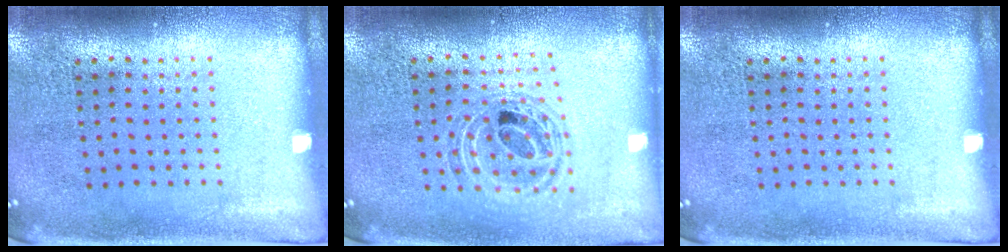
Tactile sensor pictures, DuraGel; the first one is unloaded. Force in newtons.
{"total": 0.9, "press": 0.9, "slide": 0.2}
{"total": 0.0}